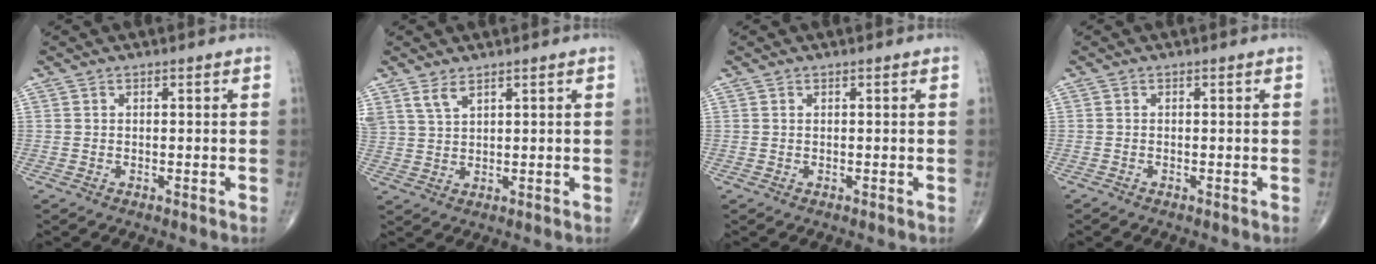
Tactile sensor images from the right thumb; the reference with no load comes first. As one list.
[{"total": 3.4, "force": [2.5, 1.2, 2.0], "torque": [-0.042, -0.009, 0.058]}, {"total": 0.0}, {"total": 0.0}]